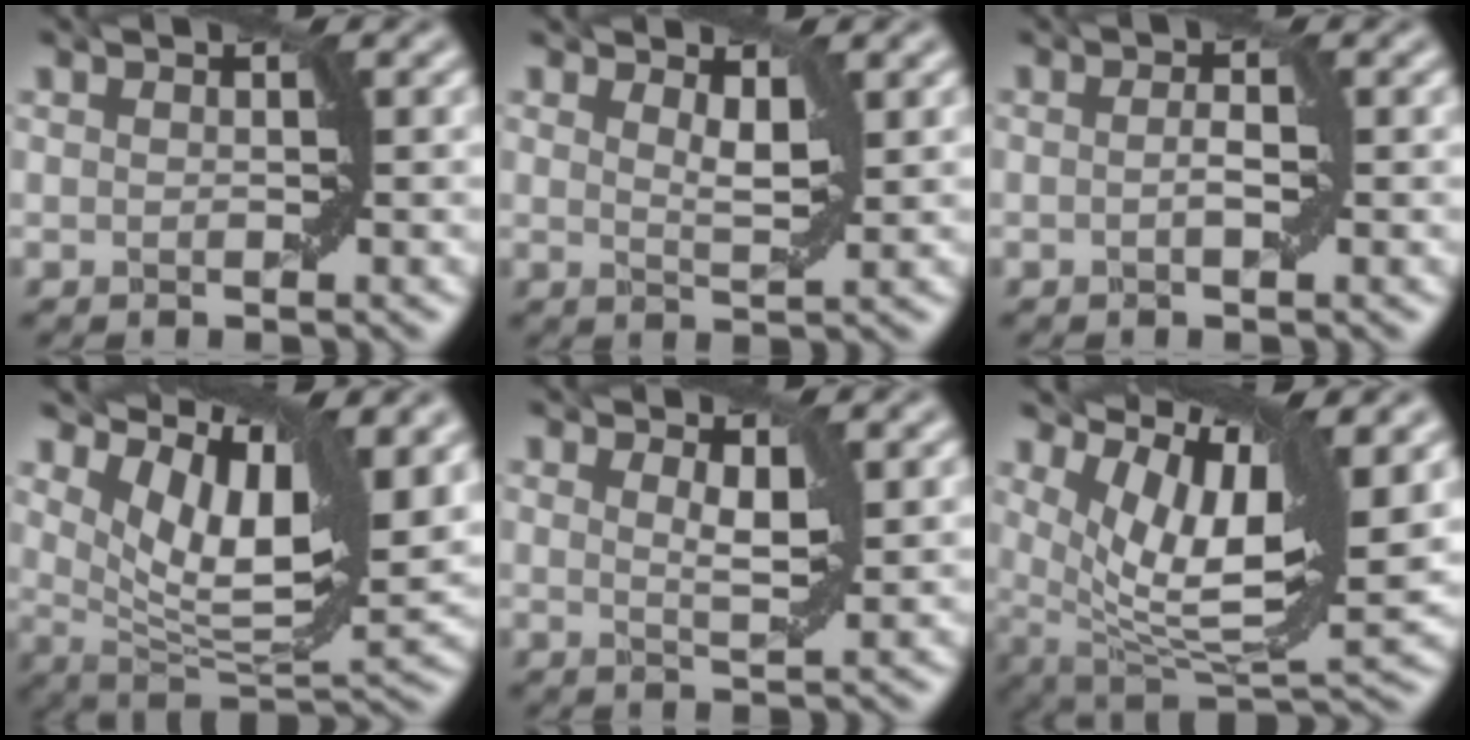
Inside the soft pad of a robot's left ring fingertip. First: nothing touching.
{"total": 1.6, "force": [0.8, 0.5, 1.3], "torque": [-0.025, 0.001, 0.020]}
{"total": 1.0, "force": [-0.7, 0.0, 0.7], "torque": [-0.014, 0.004, -0.007]}
{"total": 9.4, "force": [4.5, 3.4, 7.6], "torque": [-0.138, 0.007, 0.089]}
{"total": 1.6, "force": [0.5, 0.4, 1.4], "torque": [-0.028, 0.000, 0.016]}
{"total": 9.5, "force": [4.9, 2.9, 7.7], "torque": [-0.147, 0.007, 0.098]}